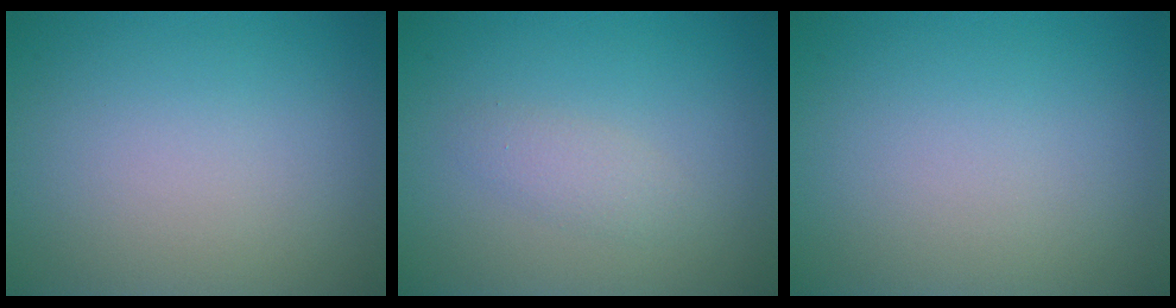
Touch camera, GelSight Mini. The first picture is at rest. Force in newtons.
{"total": 1.4, "press": 1.4, "slide": 0.1}
{"total": 0.0}